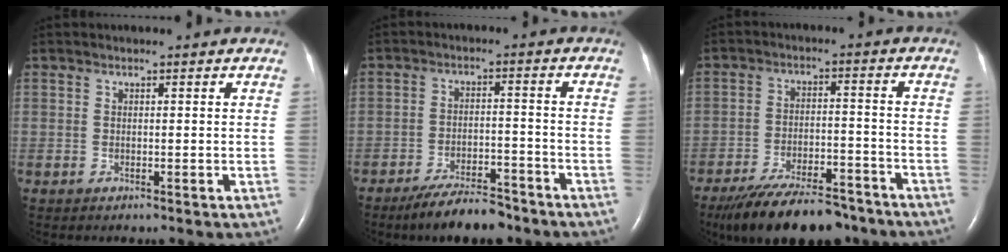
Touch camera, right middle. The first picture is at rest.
{"total": 8.2, "force": [-6.9, 2.1, 4.0], "torque": [-0.069, -0.011, -0.118]}
{"total": 16.3, "force": [-13.5, 4.6, 7.7], "torque": [-0.128, -0.007, -0.208]}